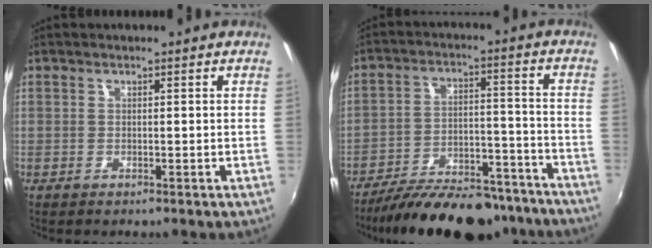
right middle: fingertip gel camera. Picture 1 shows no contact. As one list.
[{"total": 22.7, "force": [-19.4, 7.2, 9.3], "torque": [-0.167, 0.005, -0.262]}]